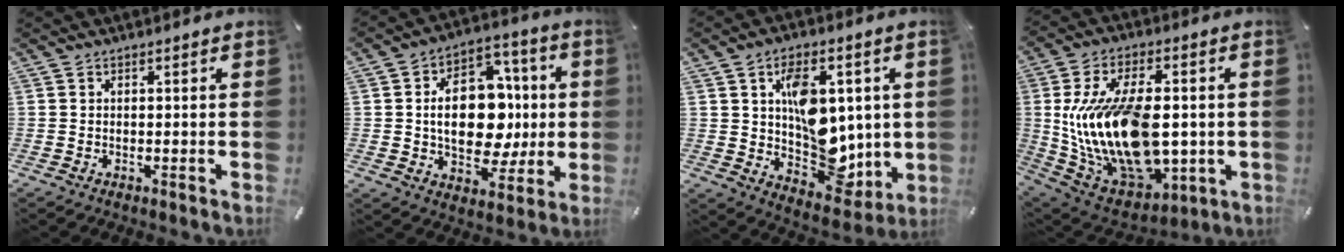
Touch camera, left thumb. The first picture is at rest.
{"total": 18.0, "force": [-0.3, 12.5, 12.9], "torque": [-0.214, -0.001, -0.003]}
{"total": 15.1, "force": [2.0, 10.7, 10.4], "torque": [-0.135, -0.009, 0.046]}
{"total": 23.7, "force": [0.1, 14.5, 18.8], "torque": [-0.386, -0.016, 0.017]}